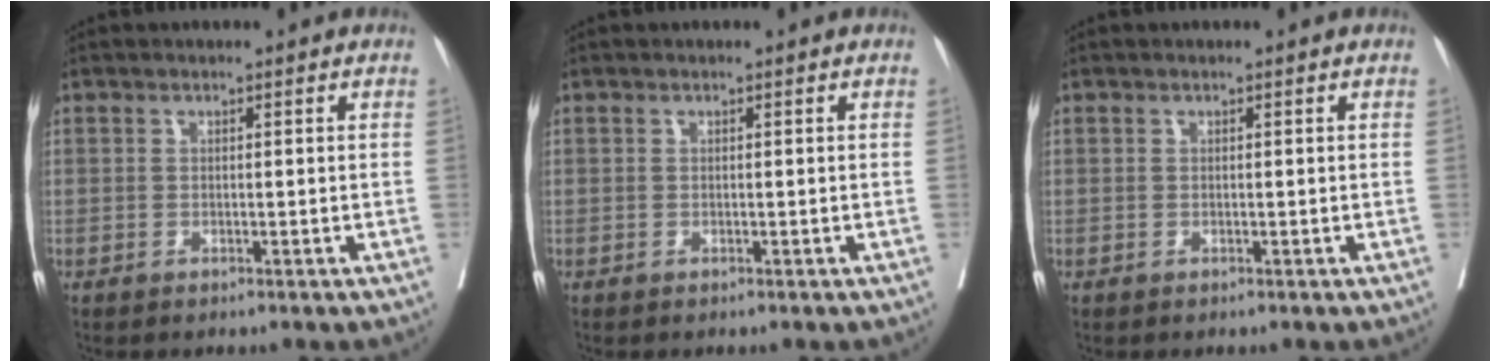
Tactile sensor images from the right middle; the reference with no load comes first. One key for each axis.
{"total": 0.0}
{"total": 0.0}